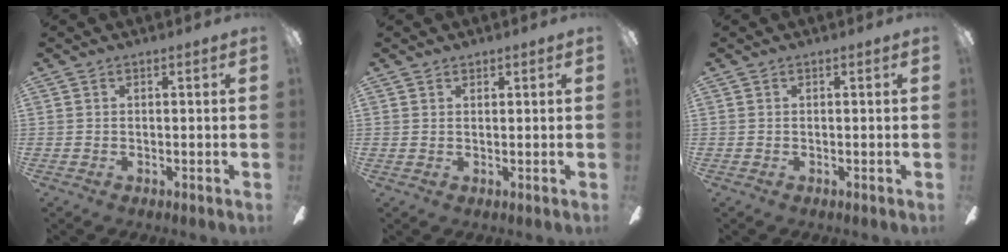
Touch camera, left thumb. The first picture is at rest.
{"total": 1.1, "force": [1.1, 0.3, -0.2], "torque": [0.003, 0.000, 0.020]}
{"total": 0.0}